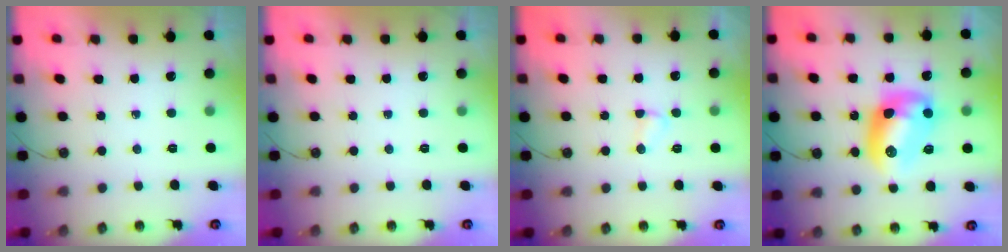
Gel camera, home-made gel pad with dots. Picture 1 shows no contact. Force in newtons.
{"total": 0.0}
{"total": 2.6, "press": 2.6, "slide": 0.4}
{"total": 12.9, "press": 12.9, "slide": 1.0}